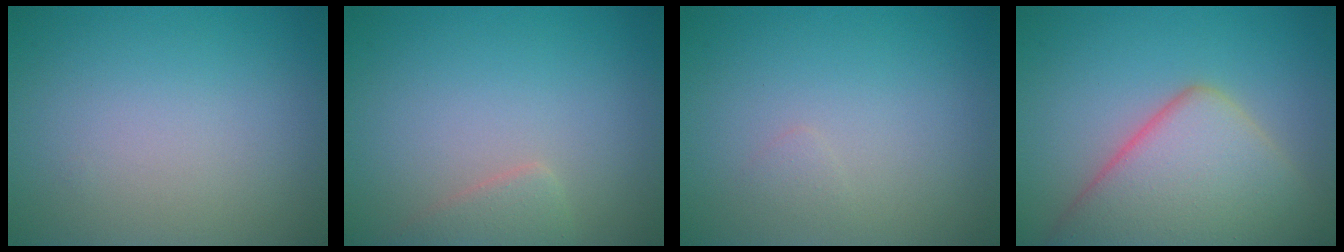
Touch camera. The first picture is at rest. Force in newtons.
{"total": 1.7, "press": 1.7, "slide": 0.1}
{"total": 0.6, "press": 0.6, "slide": 0.0}
{"total": 9.0, "press": 9.0, "slide": 0.3}